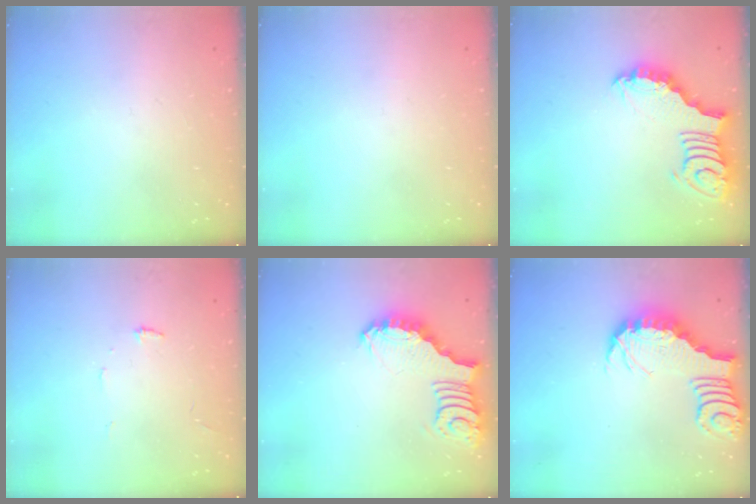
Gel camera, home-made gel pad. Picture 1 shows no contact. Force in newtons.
{"total": 0.0}
{"total": 5.7, "press": 5.6, "slide": 0.7}
{"total": 5.4, "press": 5.4, "slide": 0.2}
{"total": 3.3, "press": 3.3, "slide": 0.6}
{"total": 3.2, "press": 3.1, "slide": 0.5}